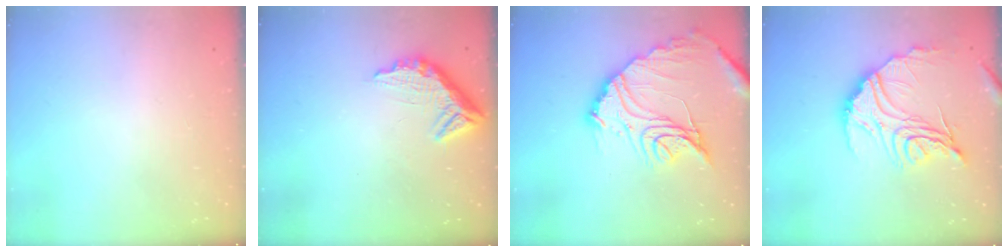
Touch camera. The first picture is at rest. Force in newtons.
{"total": 10.8, "press": 10.8, "slide": 0.8}
{"total": 20.8, "press": 20.7, "slide": 1.8}
{"total": 20.5, "press": 20.5, "slide": 1.3}